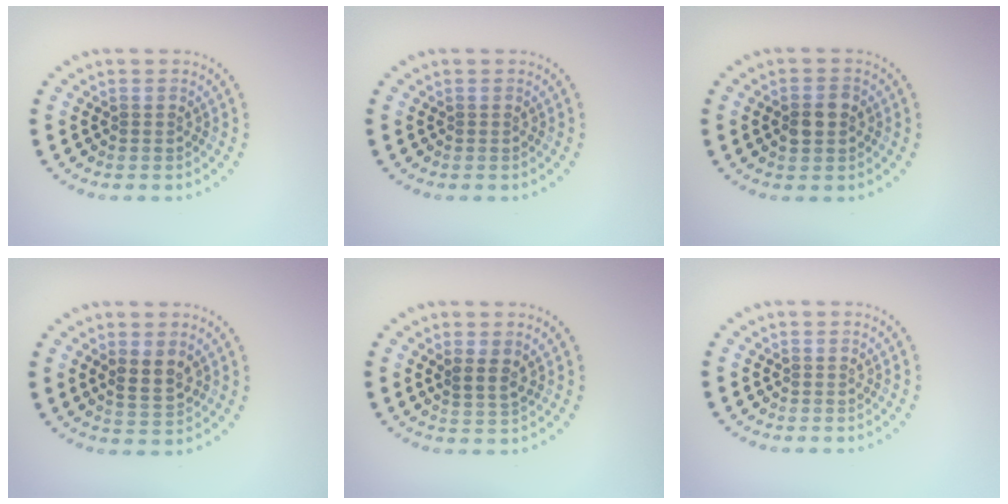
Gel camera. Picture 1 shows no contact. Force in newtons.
{"total": 0.0}
{"total": 2.6, "press": 2.6, "slide": 0.1}
{"total": 2.4, "press": 2.3, "slide": 0.6}
{"total": 1.9, "press": 1.4, "slide": 1.2}
{"total": 0.0}